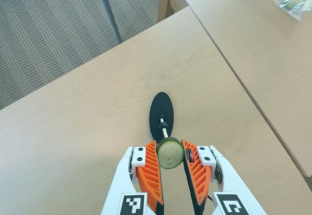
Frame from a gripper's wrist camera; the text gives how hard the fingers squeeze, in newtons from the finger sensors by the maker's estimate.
{"total": 11.1, "left": 11.4, "right": 10.8}